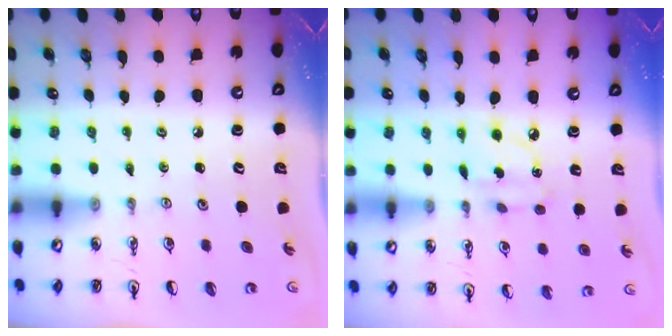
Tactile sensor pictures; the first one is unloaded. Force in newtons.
{"total": 4.0, "press": 4.0, "slide": 0.3}